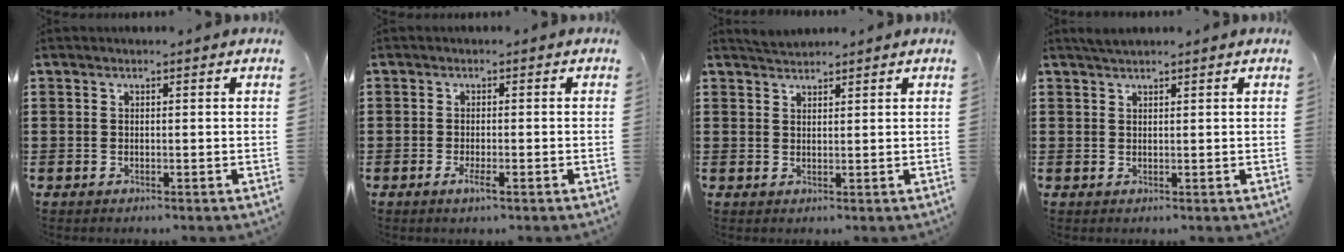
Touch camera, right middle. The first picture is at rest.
{"total": 1.9, "force": [-0.9, 0.4, 1.6], "torque": [-0.028, 0.000, -0.016]}
{"total": 1.3, "force": [1.3, 0.0, -0.1], "torque": [-0.002, 0.005, 0.026]}
{"total": 1.0, "force": [0.8, 0.0, 0.6], "torque": [-0.013, 0.002, 0.014]}